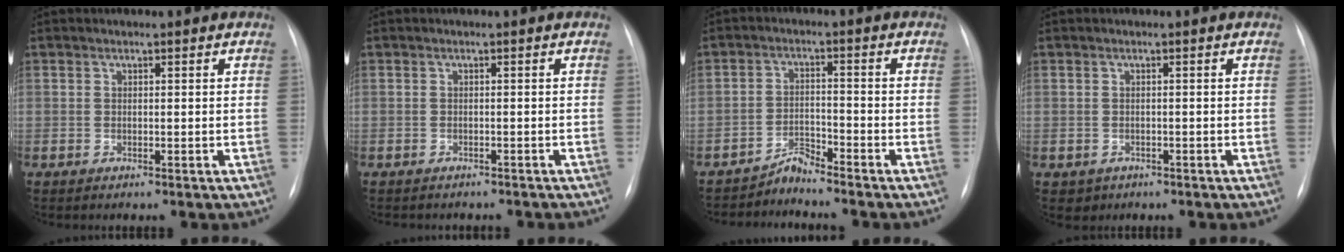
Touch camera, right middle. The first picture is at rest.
{"total": 5.3, "force": [-4.7, 1.8, 1.8], "torque": [-0.022, -0.001, -0.049]}
{"total": 3.0, "force": [-3.0, -0.4, -0.3], "torque": [0.003, -0.014, -0.054]}
{"total": 1.7, "force": [-0.8, 1.4, 0.2], "torque": [-0.005, 0.002, -0.005]}